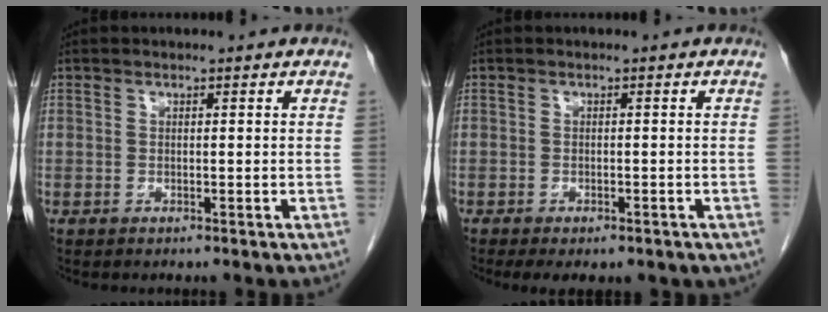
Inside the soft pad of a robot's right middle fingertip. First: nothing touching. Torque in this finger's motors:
{"motor_torque": [1.19, -0.95, 0.21, 0.09]}